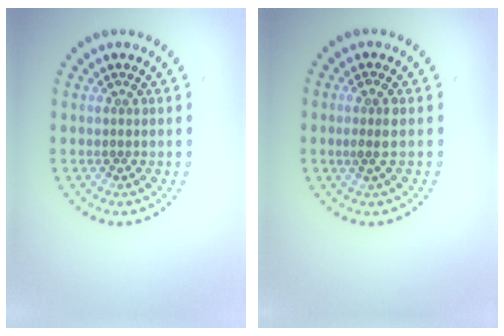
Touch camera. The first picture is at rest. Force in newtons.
{"total": 1.4, "press": 1.2, "slide": 0.7}